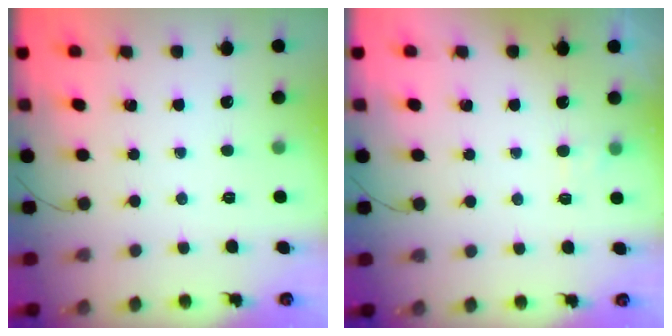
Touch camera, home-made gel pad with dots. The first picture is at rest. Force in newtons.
{"total": 1.4, "press": 1.0, "slide": 1.0}